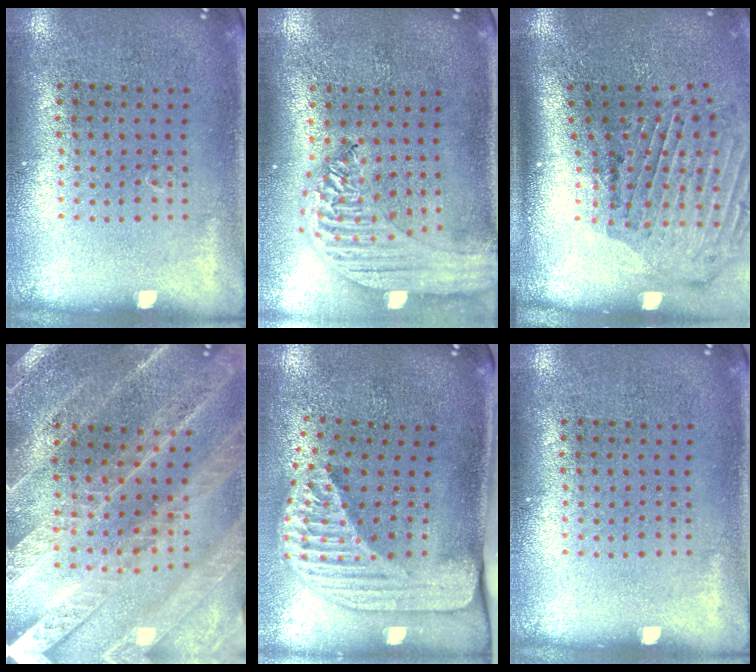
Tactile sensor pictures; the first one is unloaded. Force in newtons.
{"total": 2.2, "press": 2.0, "slide": 0.9}
{"total": 2.0, "press": 1.7, "slide": 1.1}
{"total": 2.8, "press": 2.7, "slide": 0.4}
{"total": 2.4, "press": 1.7, "slide": 1.7}
{"total": 0.0}